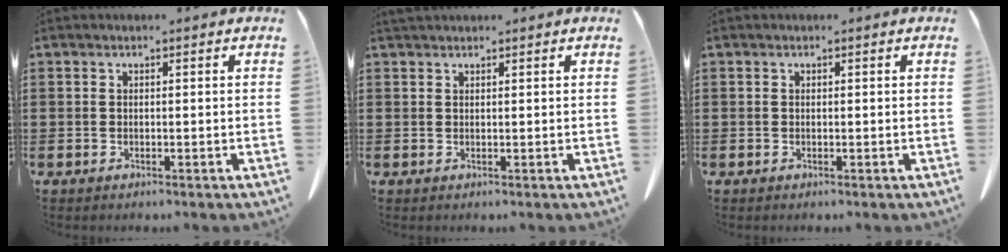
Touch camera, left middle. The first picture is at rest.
{"total": 1.1, "force": [1.0, 0.2, 0.3], "torque": [-0.009, 0.000, 0.020]}
{"total": 0.0}